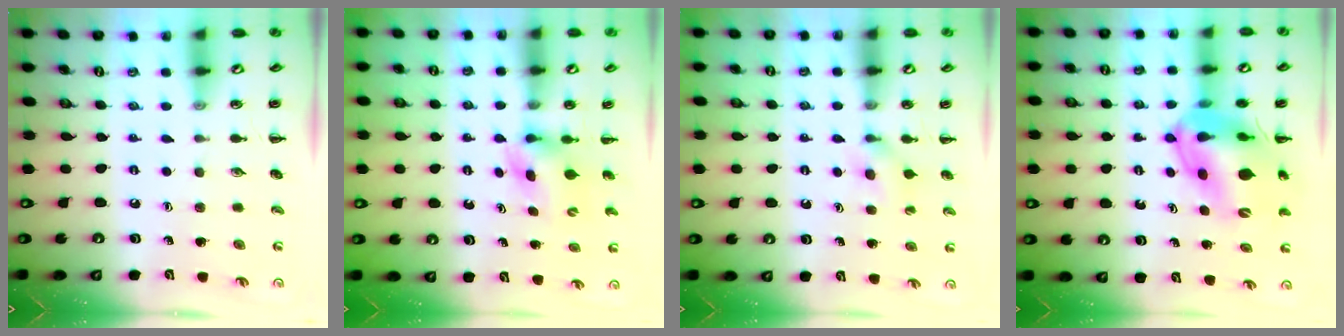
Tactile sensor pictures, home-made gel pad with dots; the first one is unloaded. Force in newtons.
{"total": 3.1, "press": 2.7, "slide": 1.4}
{"total": 4.5, "press": 4.3, "slide": 1.5}
{"total": 16.3, "press": 15.6, "slide": 4.7}